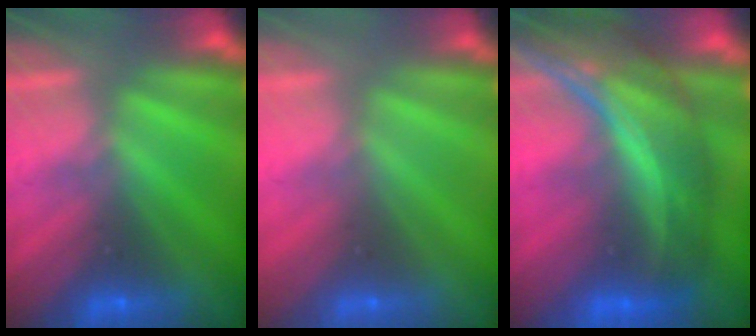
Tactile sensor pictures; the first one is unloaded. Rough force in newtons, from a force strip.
{"total": 2.8}
{"total": 8.1}